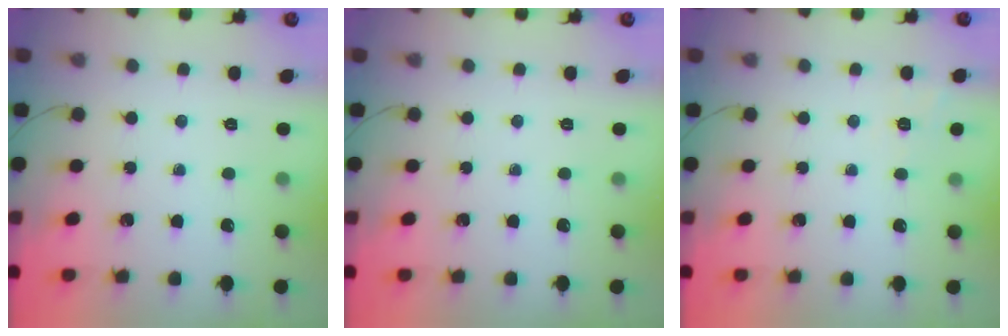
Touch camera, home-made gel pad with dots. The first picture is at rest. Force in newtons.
{"total": 0.0}
{"total": 2.0, "press": 1.5, "slide": 1.4}